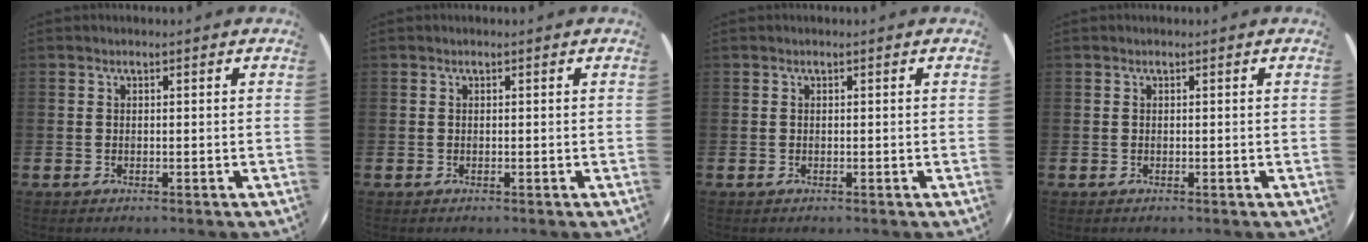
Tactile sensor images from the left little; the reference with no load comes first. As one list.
[{"total": 0.0}, {"total": 0.0}, {"total": 0.0}]